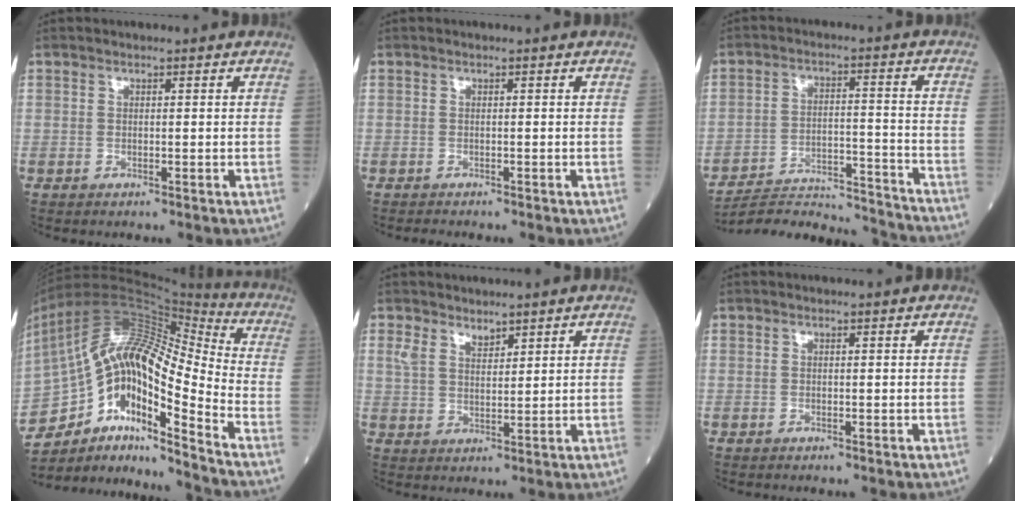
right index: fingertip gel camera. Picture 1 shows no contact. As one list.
[{"total": 0.8, "force": [-0.8, 0.0, 0.1], "torque": [-0.008, -0.005, -0.014]}, {"total": 17.7, "force": [-17.3, 0.1, 3.6], "torque": [-0.069, -0.001, -0.258]}, {"total": 20.0, "force": [-10.8, 4.6, 16.2], "torque": [-0.297, 0.036, -0.185]}, {"total": 3.5, "force": [2.6, 1.7, 1.6], "torque": [-0.036, 0.009, 0.056]}, {"total": 0.0}]